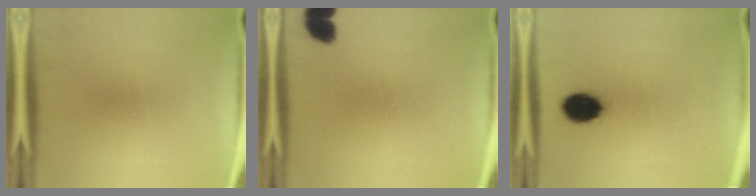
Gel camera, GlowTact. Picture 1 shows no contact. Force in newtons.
{"total": 4.3}
{"total": 8.7}